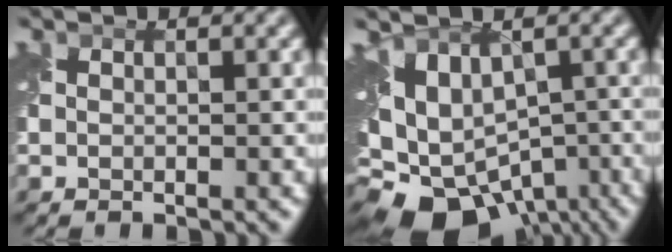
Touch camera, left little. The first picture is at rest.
{"total": 11.7, "force": [-6.3, 7.3, 6.6], "torque": [-0.106, -0.024, -0.062]}